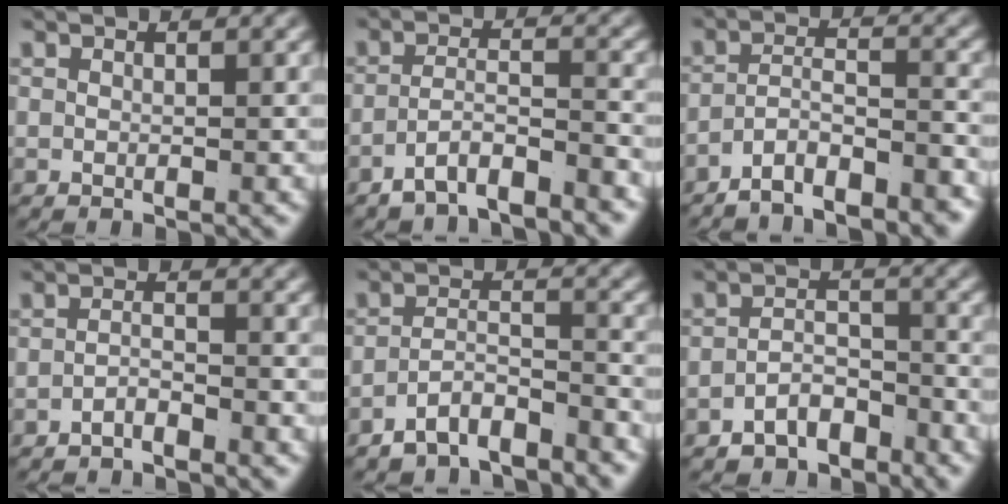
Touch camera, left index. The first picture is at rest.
{"total": 5.1, "force": [-4.5, 1.5, 1.9], "torque": [-0.041, -0.022, -0.071]}
{"total": 6.3, "force": [-5.2, 2.6, 2.3], "torque": [-0.051, -0.021, -0.087]}
{"total": 2.1, "force": [-2.0, 0.2, 0.5], "torque": [-0.009, -0.009, -0.034]}
{"total": 5.7, "force": [-5.1, 1.9, 1.7], "torque": [-0.033, -0.024, -0.083]}
{"total": 4.2, "force": [-3.6, 1.7, 1.1], "torque": [-0.008, -0.012, -0.063]}